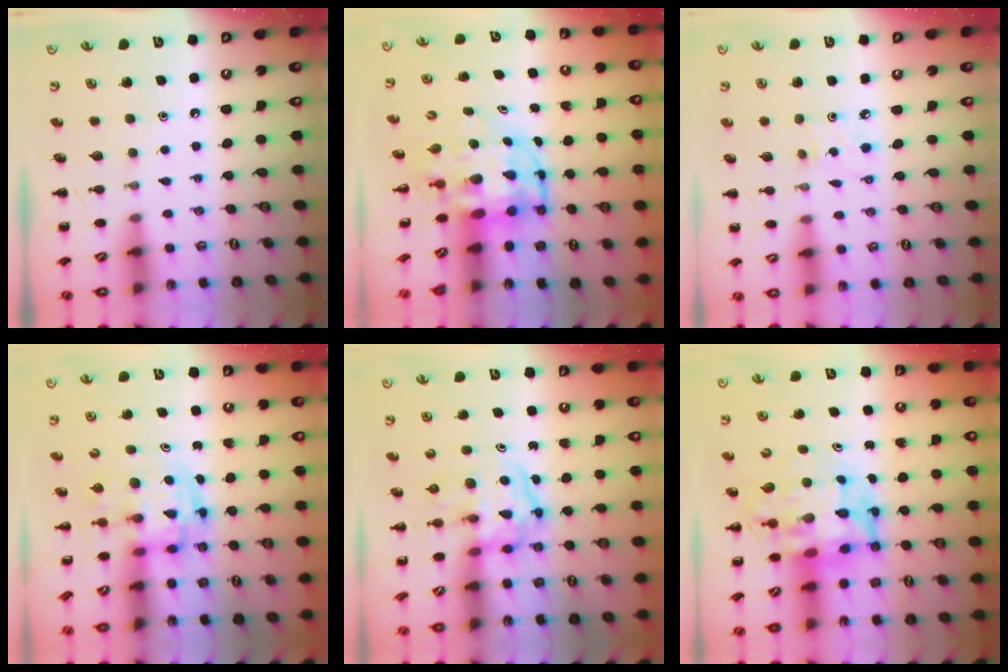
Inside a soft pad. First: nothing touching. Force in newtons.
{"total": 6.5, "press": 6.2, "slide": 2.0}
{"total": 3.2, "press": 3.2, "slide": 0.7}
{"total": 3.0, "press": 3.0, "slide": 0.5}
{"total": 3.7, "press": 3.7, "slide": 0.6}
{"total": 7.1, "press": 6.8, "slide": 2.1}